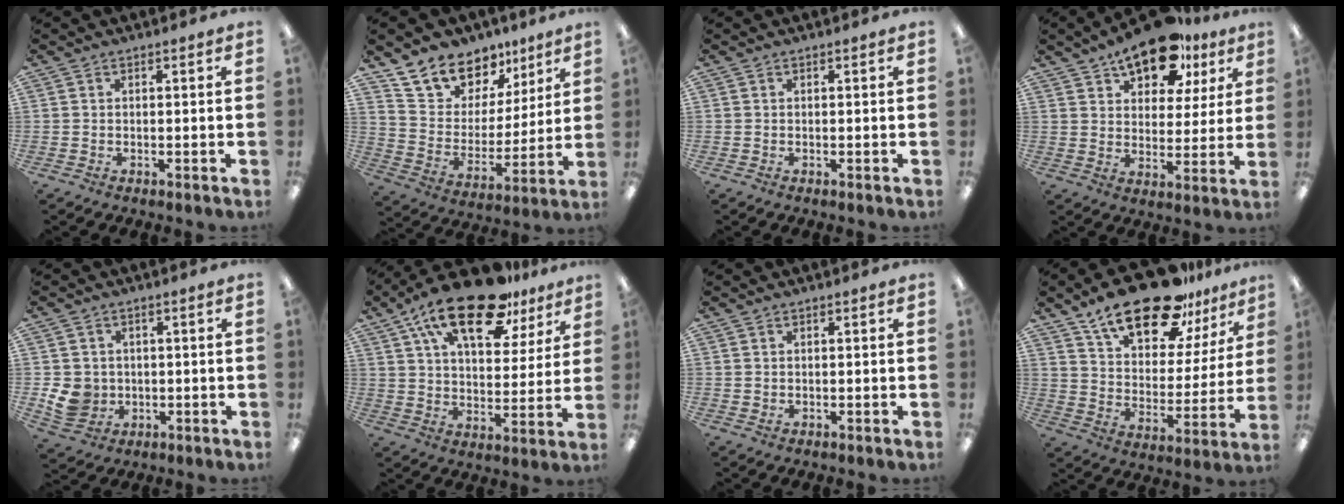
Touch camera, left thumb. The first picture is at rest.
{"total": 15.4, "force": [11.9, 9.0, 3.7], "torque": [-0.089, -0.082, 0.227]}
{"total": 0.0}
{"total": 15.5, "force": [11.1, 7.2, 8.1], "torque": [-0.124, -0.055, 0.191]}
{"total": 6.6, "force": [-0.3, 6.1, 2.4], "torque": [-0.055, 0.007, -0.003]}
{"total": 21.2, "force": [13.8, 9.1, 13.3], "torque": [-0.226, -0.065, 0.236]}
{"total": 0.9, "force": [0.5, 0.6, 0.4], "torque": [0.000, -0.001, 0.008]}
{"total": 21.5, "force": [16.1, 8.6, 11.3], "torque": [-0.182, -0.101, 0.277]}